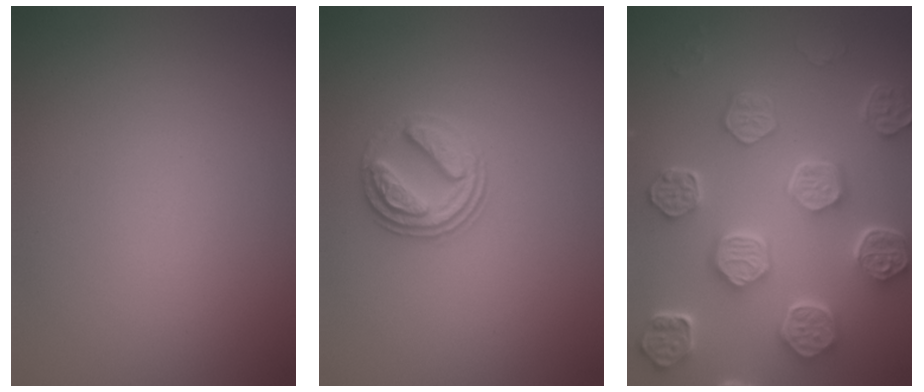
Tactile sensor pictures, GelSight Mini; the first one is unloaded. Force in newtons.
{"total": 2.7, "press": 2.6, "slide": 0.9}
{"total": 8.1, "press": 6.1, "slide": 5.4}